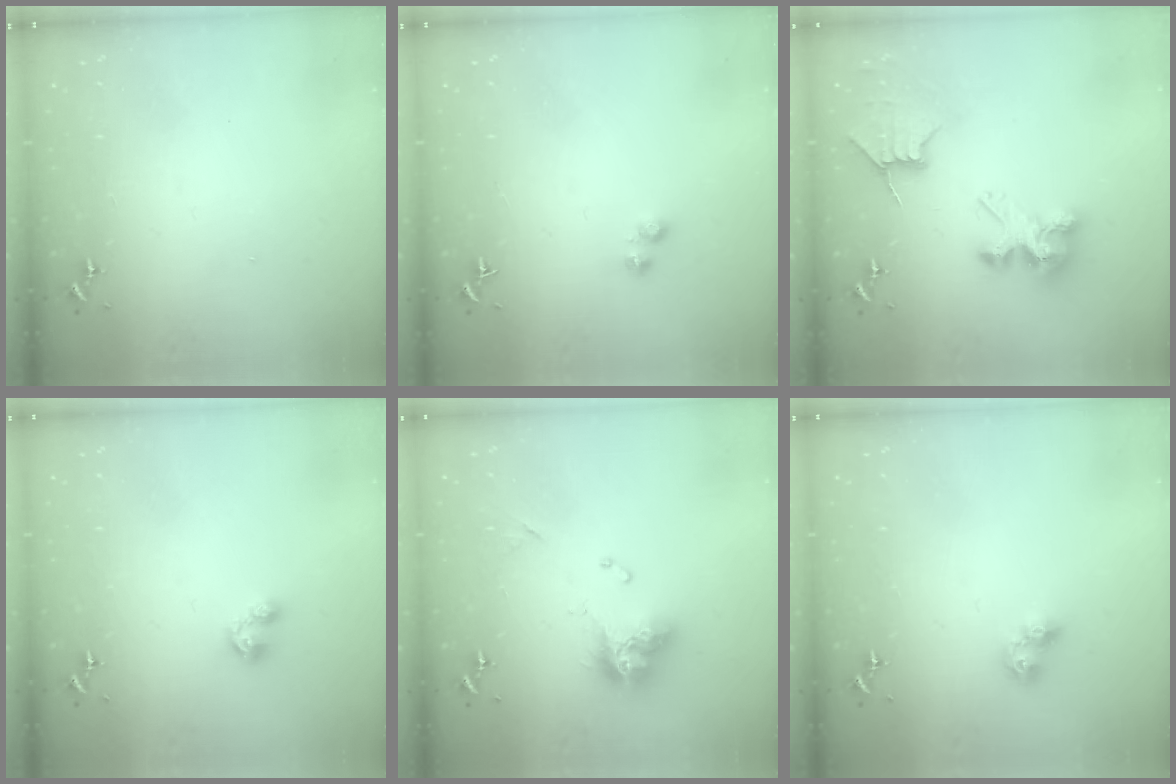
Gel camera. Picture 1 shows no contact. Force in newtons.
{"total": 2.8, "press": 2.7, "slide": 0.7}
{"total": 8.2, "press": 8.2, "slide": 1.0}
{"total": 5.6, "press": 5.5, "slide": 0.7}
{"total": 12.9, "press": 12.9, "slide": 1.0}
{"total": 6.3, "press": 6.3, "slide": 0.5}